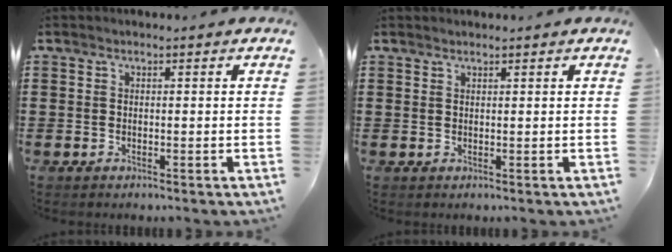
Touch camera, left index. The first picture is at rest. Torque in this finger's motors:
{"motor_torque": [1.75, -0.39, -0.06, -0.09]}